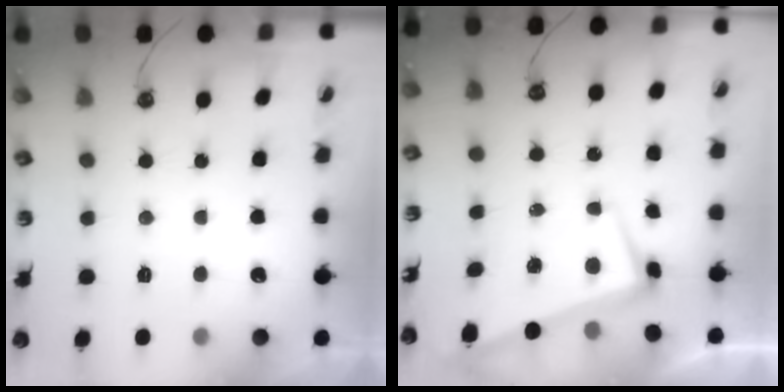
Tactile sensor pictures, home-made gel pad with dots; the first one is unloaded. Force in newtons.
{"total": 2.2, "press": 1.4, "slide": 1.7}